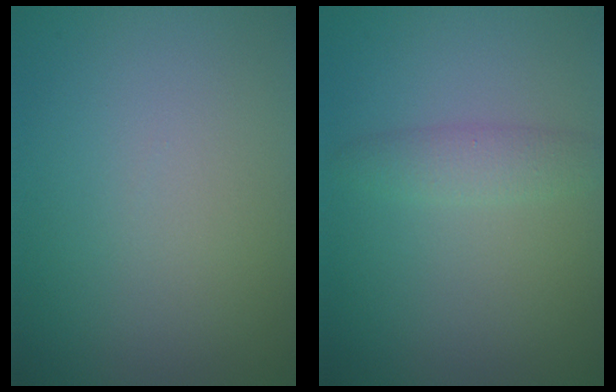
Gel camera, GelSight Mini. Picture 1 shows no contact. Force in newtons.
{"total": 1.9, "press": 1.9, "slide": 0.0}